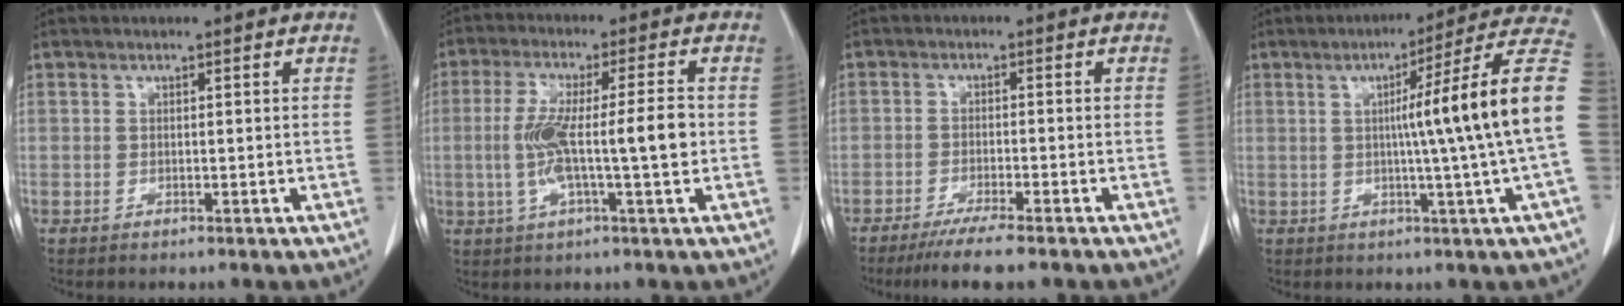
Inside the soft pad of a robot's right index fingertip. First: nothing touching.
{"total": 10.6, "force": [-0.9, 0.7, 10.5], "torque": [-0.197, 0.010, -0.018]}
{"total": 6.9, "force": [-5.4, -0.2, 4.3], "torque": [-0.063, -0.016, -0.086]}
{"total": 16.6, "force": [0.3, -2.9, 16.3], "torque": [-0.205, 0.010, -0.006]}